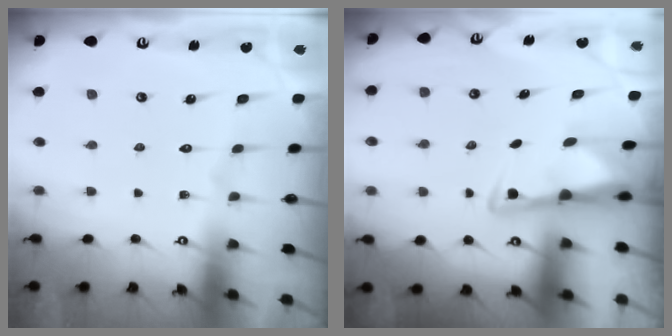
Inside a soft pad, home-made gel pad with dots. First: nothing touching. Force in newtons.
{"total": 3.0, "press": 3.0, "slide": 0.5}